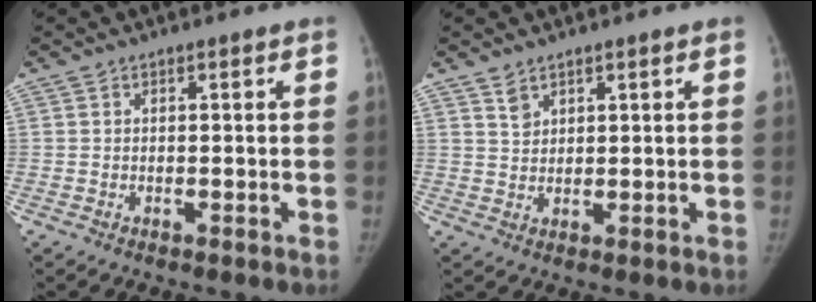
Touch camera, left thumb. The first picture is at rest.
{"total": 2.3, "force": [1.8, 1.3, 0.6], "torque": [-0.001, -0.019, 0.038]}